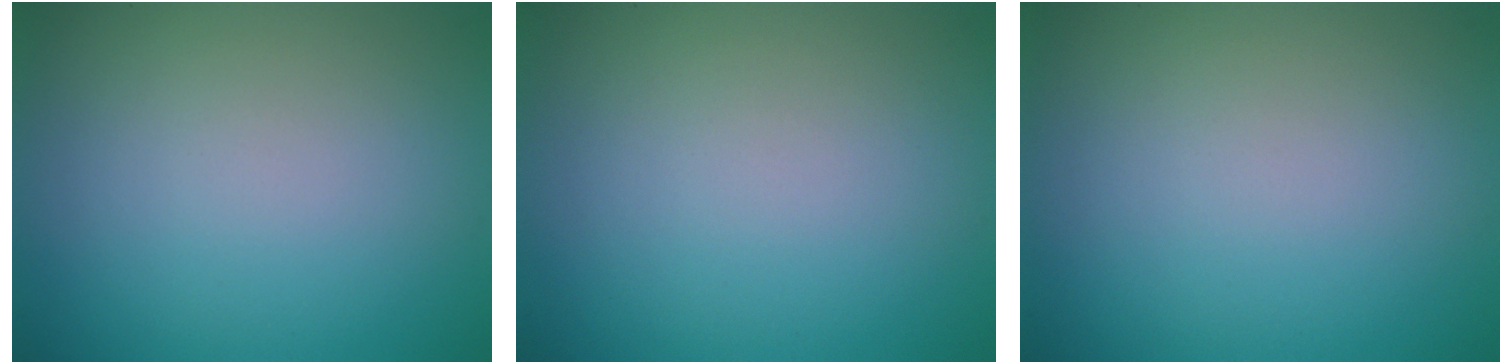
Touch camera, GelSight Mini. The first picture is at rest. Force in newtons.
{"total": 0.0}
{"total": 0.0}